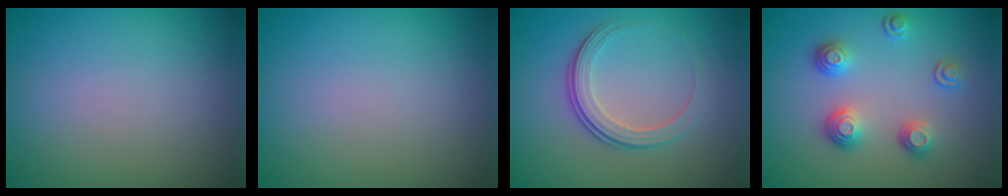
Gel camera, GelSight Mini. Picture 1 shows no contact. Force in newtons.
{"total": 0.0}
{"total": 3.5, "press": 2.6, "slide": 2.4}
{"total": 3.3, "press": 2.7, "slide": 1.9}